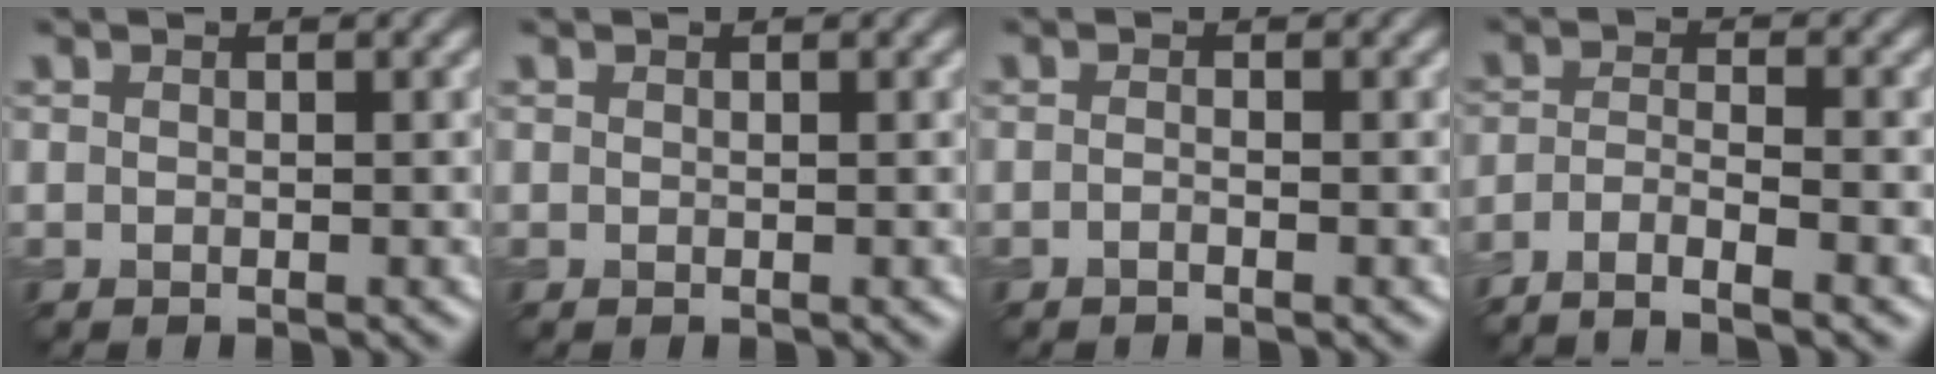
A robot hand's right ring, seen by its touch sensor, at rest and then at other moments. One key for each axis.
{"total": 0.0}
{"total": 0.7, "fx": -0.5, "fy": 0.2, "fz": 0.5, "tx": -0.011, "ty": -0.003, "tz": -0.011}
{"total": 4.5, "fx": -3.3, "fy": 0.9, "fz": 2.9, "tx": -0.050, "ty": -0.002, "tz": -0.067}